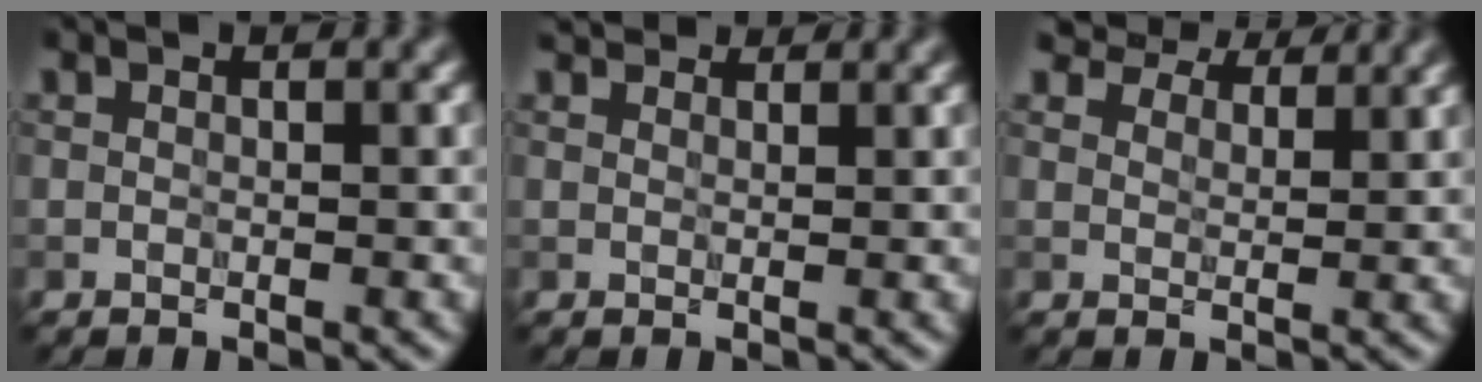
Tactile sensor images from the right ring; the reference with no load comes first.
{"total": 2.8, "force": [2.5, 0.9, 0.8], "torque": [-0.018, -0.001, 0.040]}
{"total": 7.4, "force": [6.3, 2.7, 2.6], "torque": [-0.067, -0.002, 0.106]}